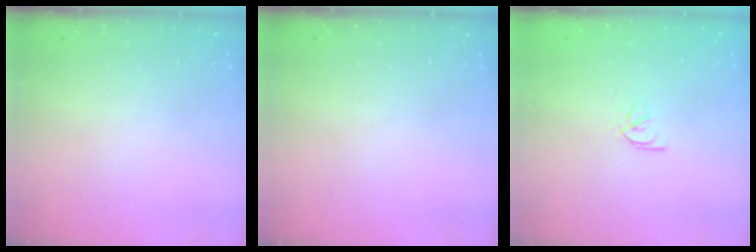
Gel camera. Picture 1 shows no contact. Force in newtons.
{"total": 0.0}
{"total": 1.9, "press": 1.8, "slide": 0.5}